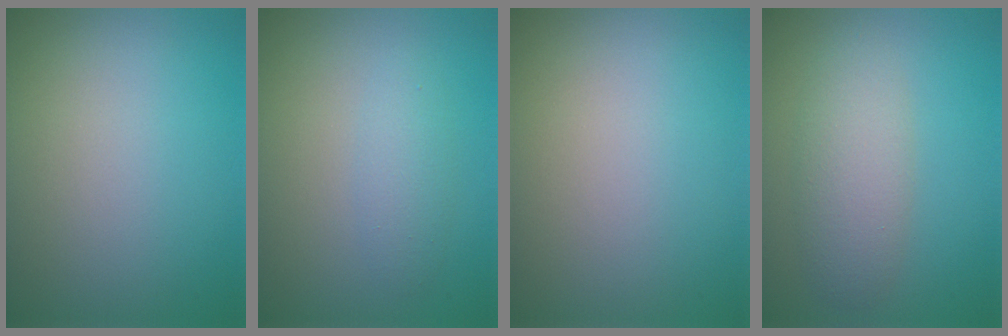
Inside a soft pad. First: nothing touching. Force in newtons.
{"total": 1.6, "press": 1.6, "slide": 0.0}
{"total": 0.0}
{"total": 3.5, "press": 3.5, "slide": 0.1}